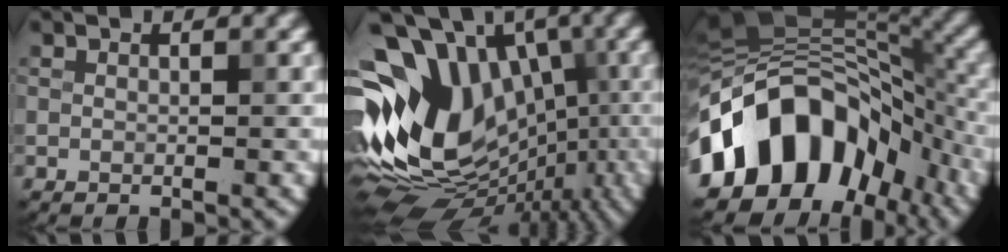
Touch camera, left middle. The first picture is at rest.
{"total": 16.0, "force": [-0.4, 11.0, 11.7], "torque": [-0.195, 0.023, 0.002]}
{"total": 14.3, "force": [-5.4, 9.6, 9.1], "torque": [-0.138, 0.020, -0.107]}